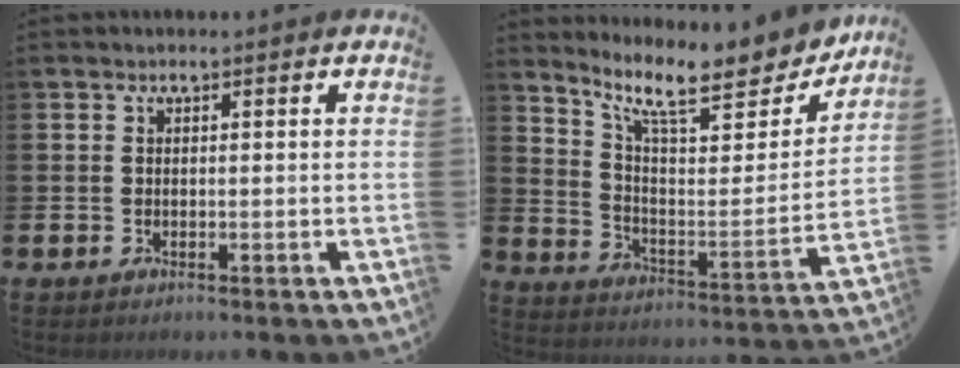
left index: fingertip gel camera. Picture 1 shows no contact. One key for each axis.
{"total": 11.3, "fx": 9.6, "fy": 2.9, "fz": 5.4, "tx": -0.122, "ty": -0.062, "tz": 0.160}